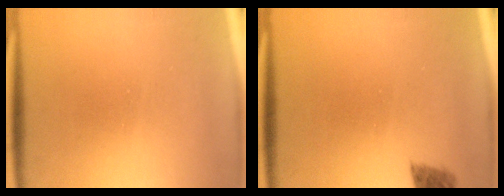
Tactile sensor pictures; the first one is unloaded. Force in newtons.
{"total": 2.7}